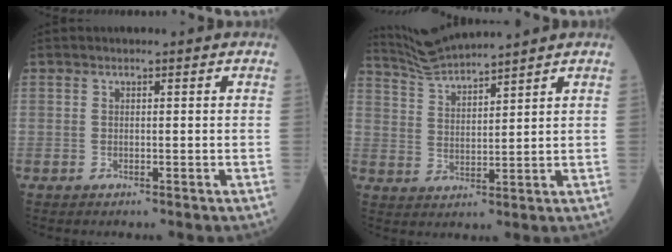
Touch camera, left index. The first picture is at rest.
{"total": 6.6, "force": [6.4, -1.3, 1.1], "torque": [-0.039, 0.007, 0.136]}